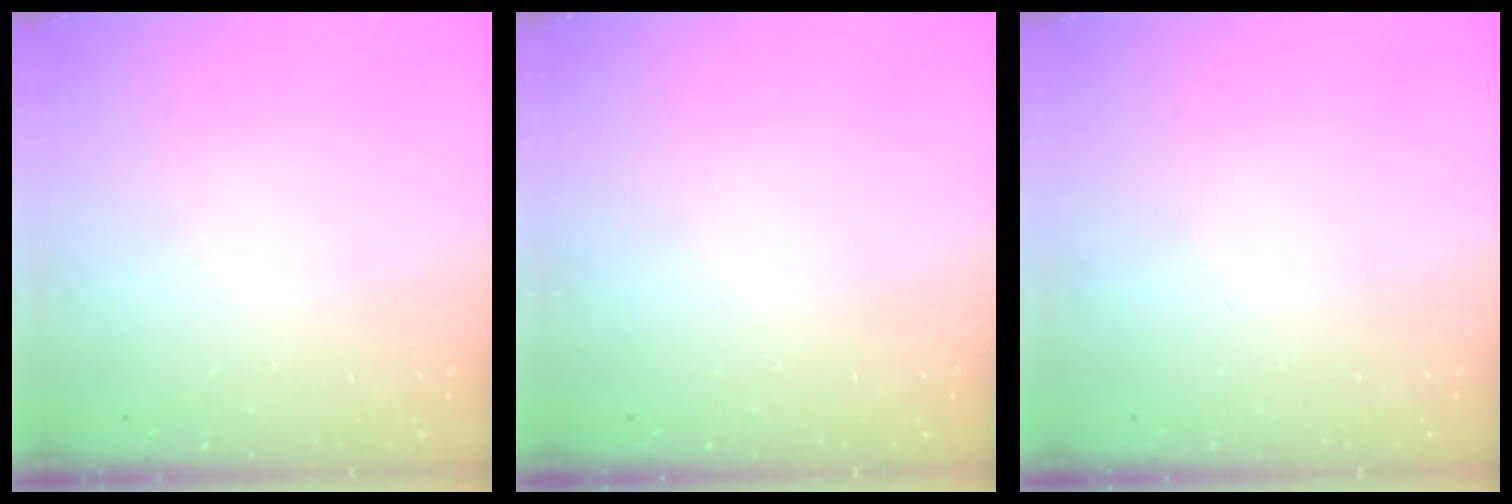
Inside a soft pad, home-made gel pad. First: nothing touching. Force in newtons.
{"total": 0.0}
{"total": 0.0}